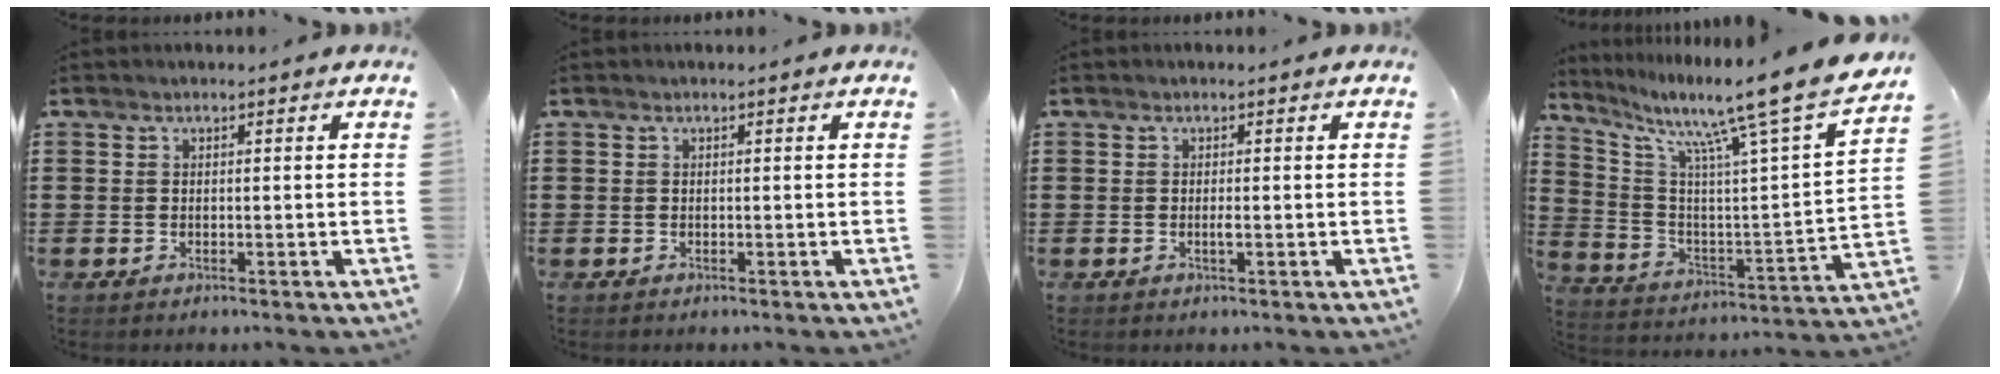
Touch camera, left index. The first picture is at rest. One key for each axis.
{"total": 0.0}
{"total": 1.0, "fx": -0.2, "fy": -0.1, "fz": 1.0, "tx": -0.018, "ty": -0.006, "tz": -0.002}
{"total": 13.0, "fx": 10.2, "fy": -0.2, "fz": 8.0, "tx": -0.158, "ty": -0.083, "tz": 0.149}